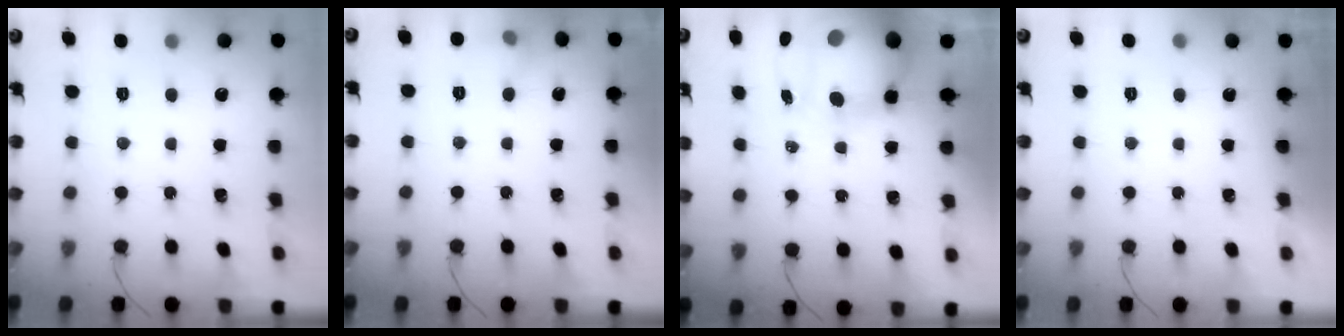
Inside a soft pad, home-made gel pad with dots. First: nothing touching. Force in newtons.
{"total": 6.3, "press": 6.1, "slide": 1.7}
{"total": 16.2, "press": 15.7, "slide": 3.8}
{"total": 0.0}